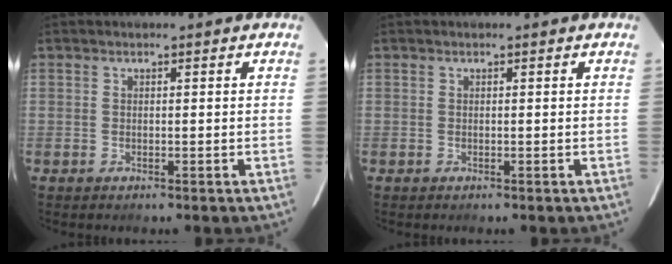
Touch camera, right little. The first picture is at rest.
{"total": 0.0}